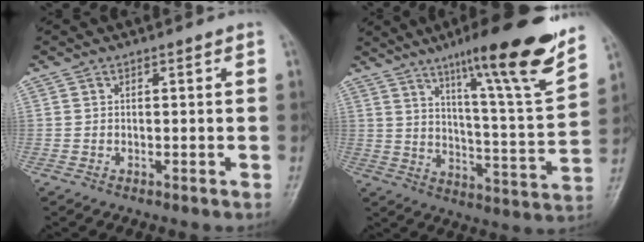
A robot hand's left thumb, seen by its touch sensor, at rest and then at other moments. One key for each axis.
{"total": 20.7, "fx": 13.9, "fy": 2.1, "fz": 15.2, "tx": -0.198, "ty": -0.070, "tz": 0.212}